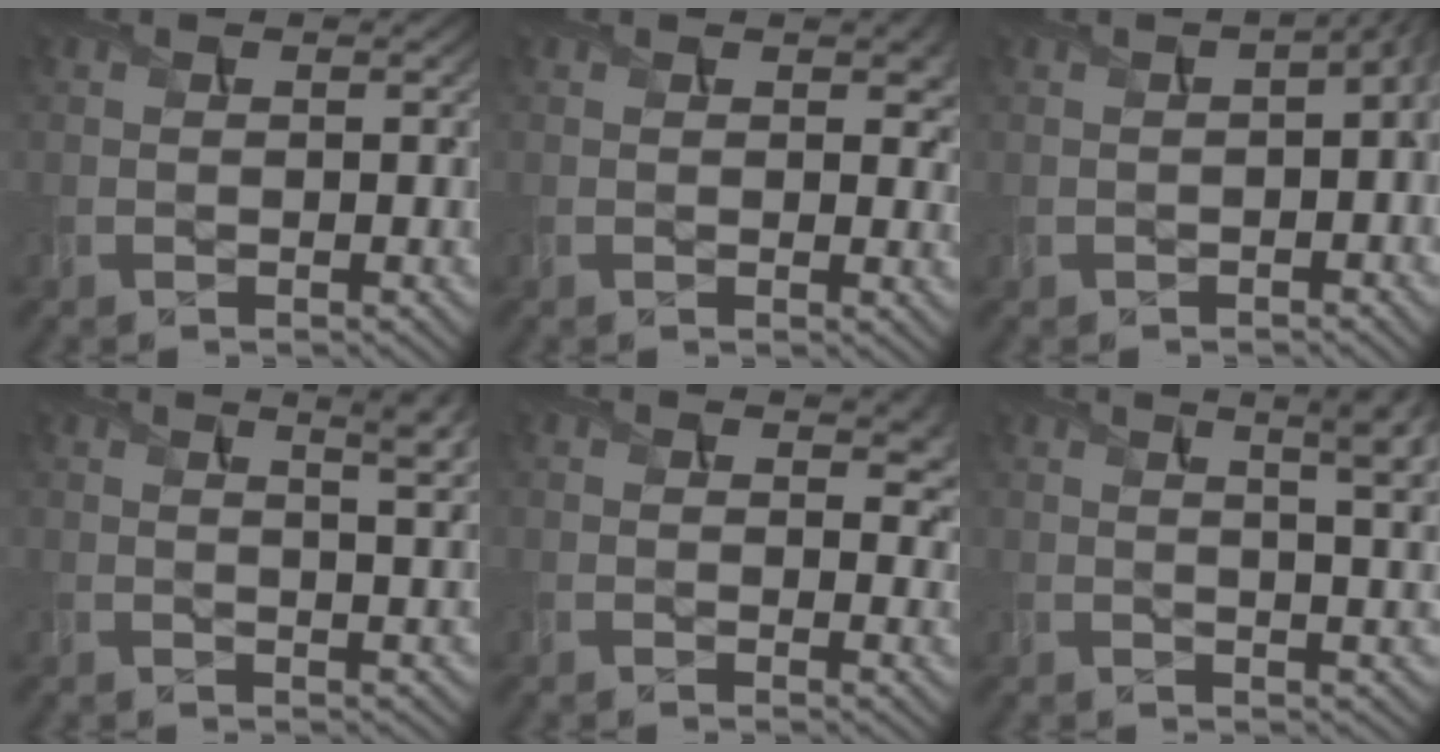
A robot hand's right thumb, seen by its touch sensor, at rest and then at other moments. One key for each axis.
{"total": 4.2, "fx": 1.2, "fy": 2.2, "fz": 3.4, "tx": -0.052, "ty": -0.003, "tz": 0.021}
{"total": 5.2, "fx": -0.1, "fy": 2.4, "fz": 4.6, "tx": -0.061, "ty": 0.000, "tz": 0.005}
{"total": 6.5, "fx": 3.6, "fy": 1.8, "fz": 5.2, "tx": -0.062, "ty": 0.024, "tz": 0.042}
{"total": 6.0, "fx": 2.8, "fy": 2.9, "fz": 4.4, "tx": -0.065, "ty": -0.007, "tz": 0.048}
{"total": 10.3, "fx": 4.4, "fy": 3.4, "fz": 8.7, "tx": -0.114, "ty": 0.033, "tz": 0.051}